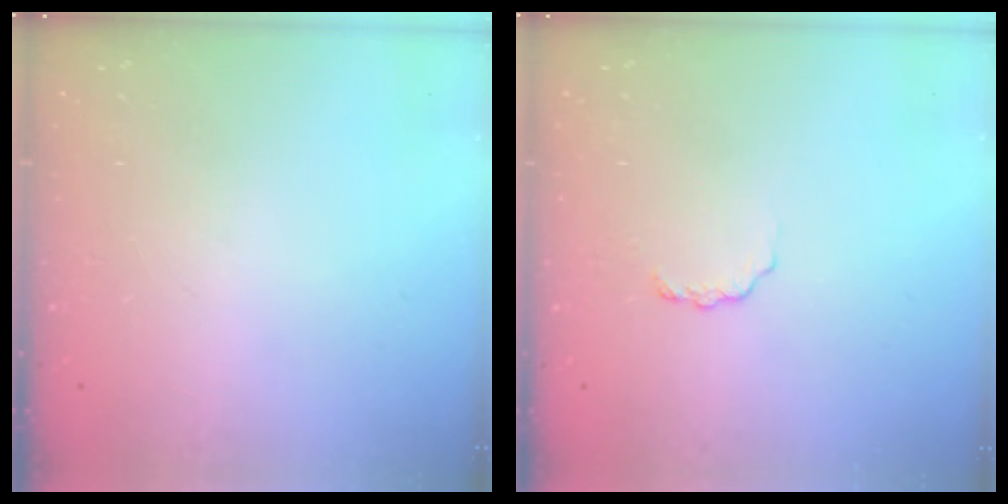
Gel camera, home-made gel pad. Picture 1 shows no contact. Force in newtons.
{"total": 2.6, "press": 2.6, "slide": 0.3}